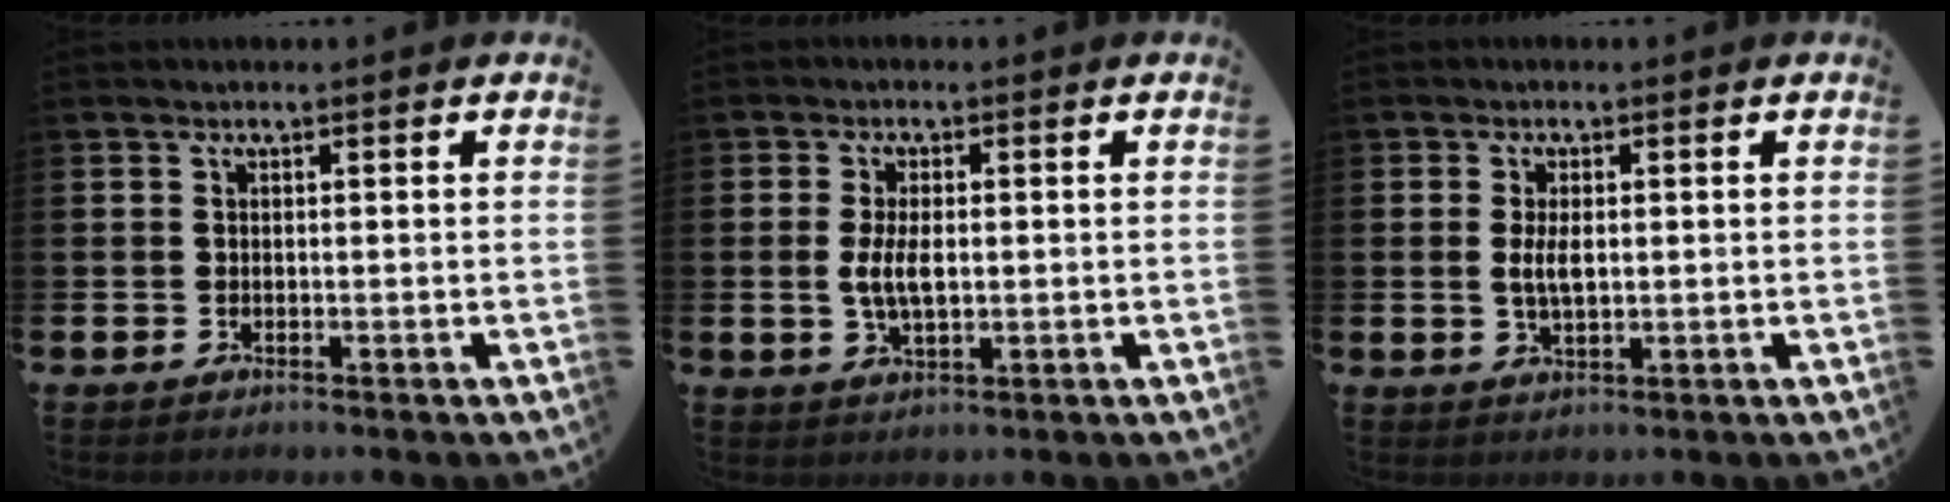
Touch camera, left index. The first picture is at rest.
{"total": 4.3, "force": [0.1, 2.0, 3.8], "torque": [-0.073, 0.001, -0.004]}
{"total": 3.2, "force": [0.4, 1.5, 2.9], "torque": [-0.049, 0.002, 0.002]}